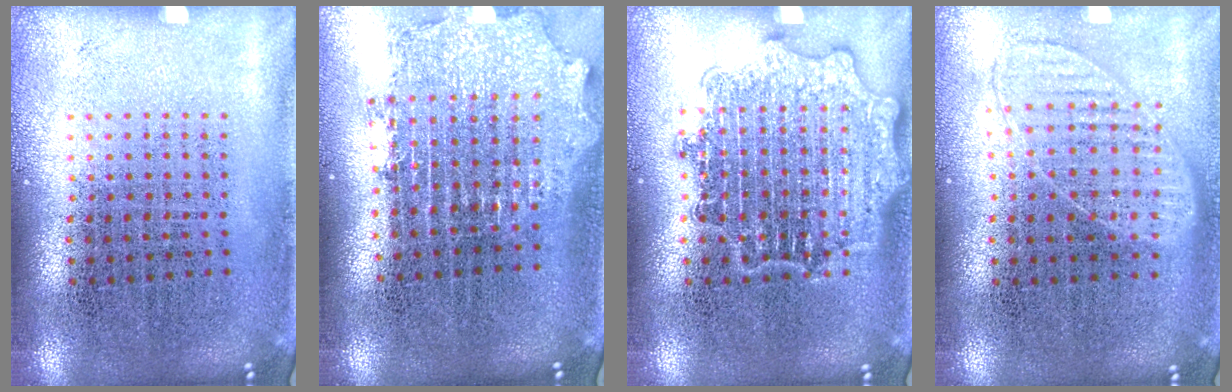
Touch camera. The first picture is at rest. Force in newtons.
{"total": 2.1, "press": 1.7, "slide": 1.3}
{"total": 3.0, "press": 3.0, "slide": 0.4}
{"total": 0.9, "press": 0.9, "slide": 0.2}